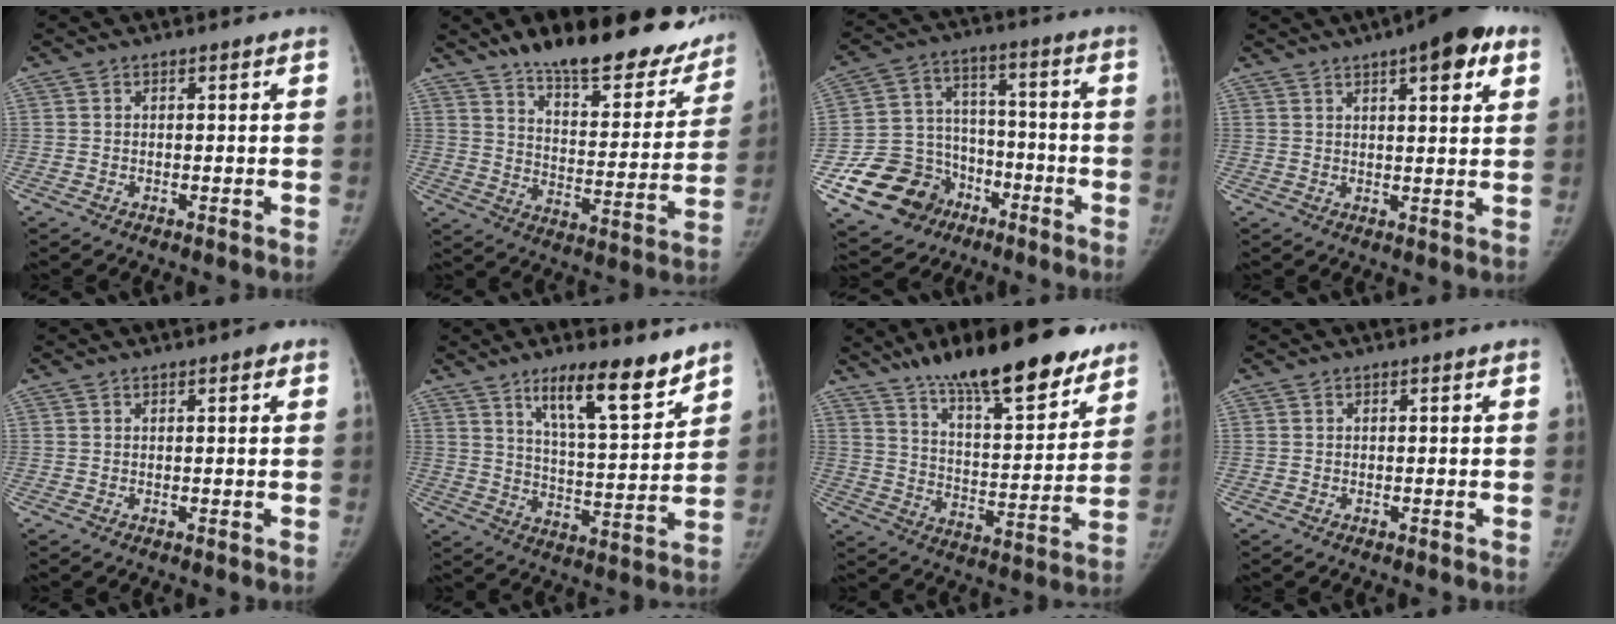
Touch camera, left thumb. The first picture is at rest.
{"total": 25.1, "force": [19.7, 9.1, 12.7], "torque": [-0.139, -0.094, 0.274]}
{"total": 16.4, "force": [-8.0, 13.4, 5.0], "torque": [-0.067, 0.085, -0.122]}
{"total": 11.0, "force": [5.7, 3.3, 8.8], "torque": [-0.099, -0.007, 0.072]}
{"total": 1.2, "force": [0.6, 0.5, 1.0], "torque": [-0.011, 0.001, 0.004]}
{"total": 14.0, "force": [9.8, 3.3, 9.5], "torque": [-0.128, -0.068, 0.165]}
{"total": 23.1, "force": [16.7, 6.5, 14.7], "torque": [-0.190, -0.069, 0.263]}
{"total": 0.0}